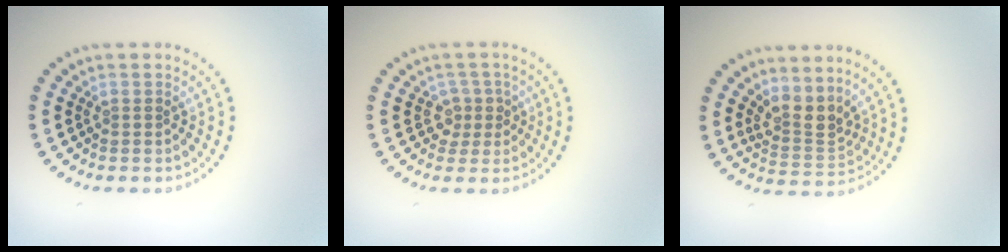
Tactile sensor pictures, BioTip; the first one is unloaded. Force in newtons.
{"total": 2.1, "press": 1.6, "slide": 1.3}
{"total": 2.9, "press": 2.2, "slide": 1.9}